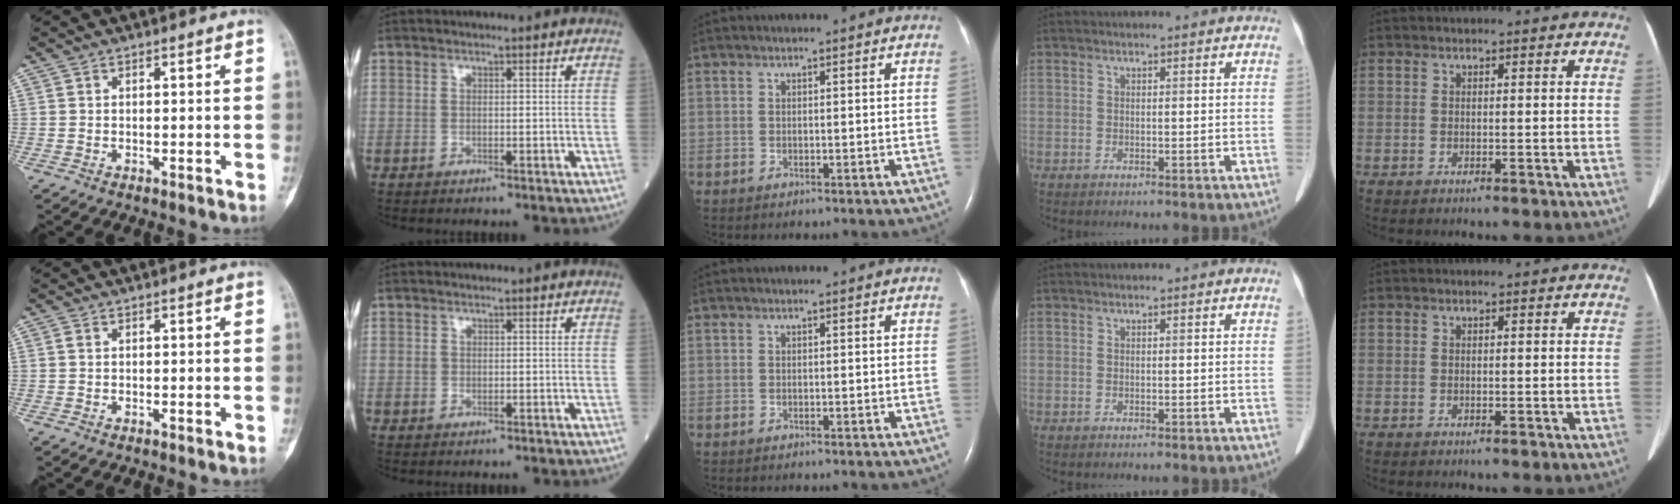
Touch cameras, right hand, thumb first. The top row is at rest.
{"thumb": {"total": 0.5, "force": [0.1, 0.3, 0.4], "torque": [-0.006, 0.000, -0.001]}, "index": {"total": 0.8, "force": [0.0, 0.7, 0.4], "torque": [-0.010, 0.001, 0.000]}}